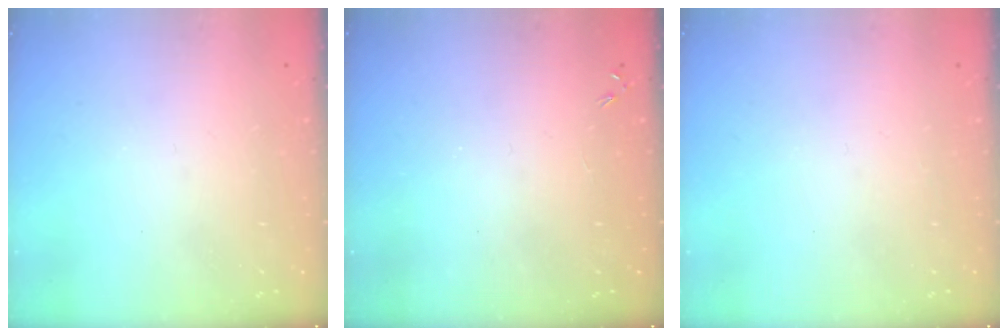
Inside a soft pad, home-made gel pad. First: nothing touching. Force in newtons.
{"total": 0.0}
{"total": 0.0}